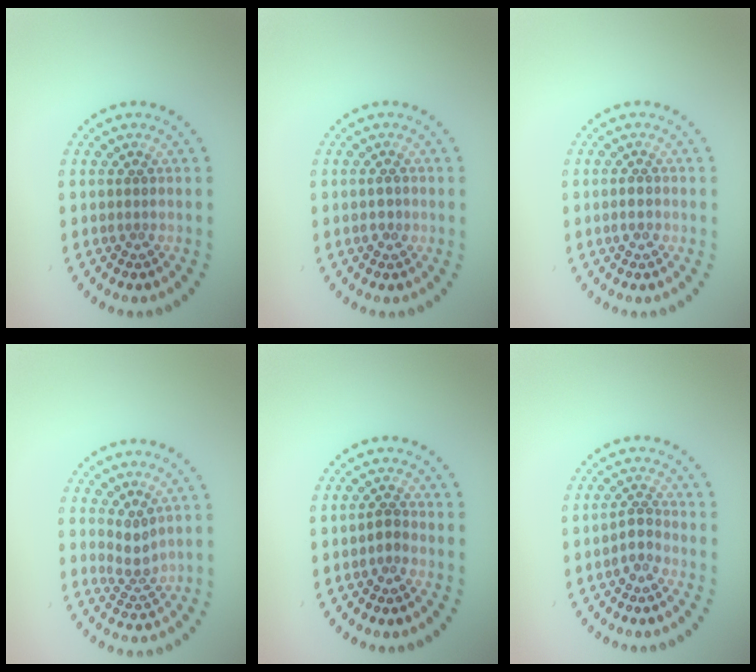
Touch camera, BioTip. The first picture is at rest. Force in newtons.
{"total": 1.0, "press": 0.9, "slide": 0.3}
{"total": 1.0, "press": 1.0, "slide": 0.3}
{"total": 2.1, "press": 1.5, "slide": 1.5}
{"total": 1.1, "press": 0.8, "slide": 0.7}
{"total": 1.6, "press": 1.2, "slide": 1.1}